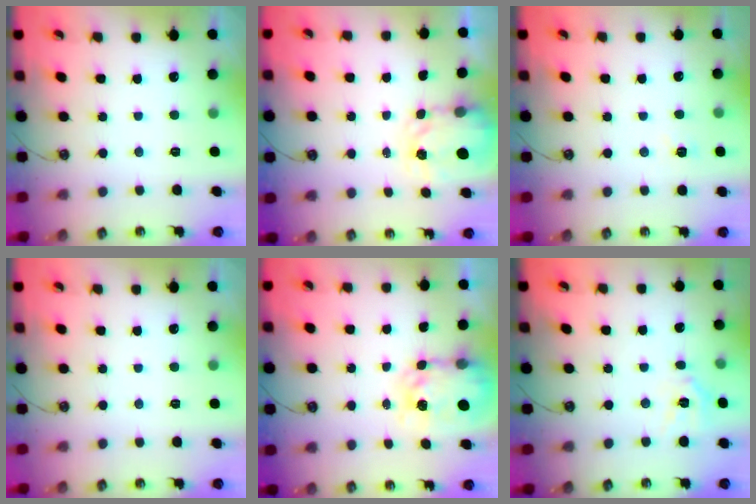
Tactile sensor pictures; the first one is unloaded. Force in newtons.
{"total": 3.5, "press": 3.5, "slide": 0.4}
{"total": 2.9, "press": 2.8, "slide": 0.5}
{"total": 0.0}
{"total": 7.5, "press": 7.4, "slide": 0.6}
{"total": 10.1, "press": 10.0, "slide": 1.2}